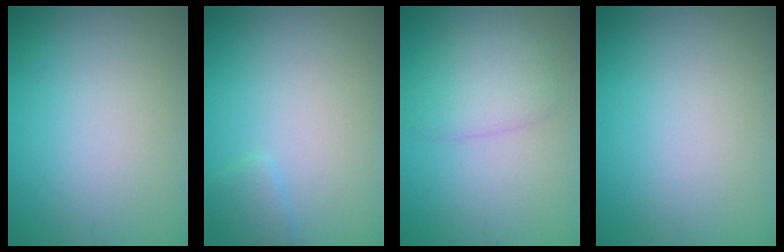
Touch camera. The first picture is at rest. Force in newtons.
{"total": 1.2, "press": 1.2, "slide": 0.1}
{"total": 2.9, "press": 2.9, "slide": 0.2}
{"total": 0.0}